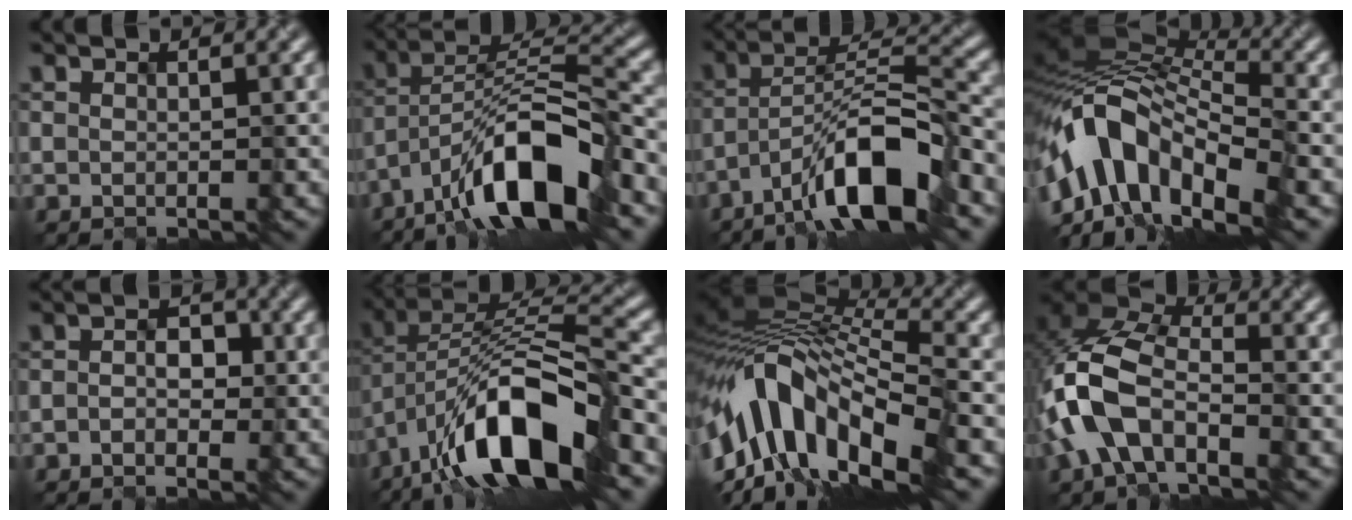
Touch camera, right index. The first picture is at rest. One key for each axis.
{"total": 10.3, "fx": -6.7, "fy": 2.4, "fz": 7.5, "tx": -0.120, "ty": 0.017, "tz": -0.123}
{"total": 9.0, "fx": -5.8, "fy": 1.9, "fz": 6.6, "tx": -0.108, "ty": 0.017, "tz": -0.102}
{"total": 12.0, "fx": -5.2, "fy": 6.3, "fz": 8.8, "tx": -0.157, "ty": 0.024, "tz": -0.105}
{"total": 2.0, "fx": -0.6, "fy": 1.2, "fz": 1.5, "tx": -0.022, "ty": 0.003, "tz": -0.014}
{"total": 12.5, "fx": -6.5, "fy": 4.2, "fz": 9.8, "tx": -0.163, "ty": 0.013, "tz": -0.118}
{"total": 12.6, "fx": -5.1, "fy": 5.5, "fz": 10.2, "tx": -0.186, "ty": 0.012, "tz": -0.092}
{"total": 9.6, "fx": -3.3, "fy": 5.4, "fz": 7.2, "tx": -0.160, "ty": 0.013, "tz": -0.074}